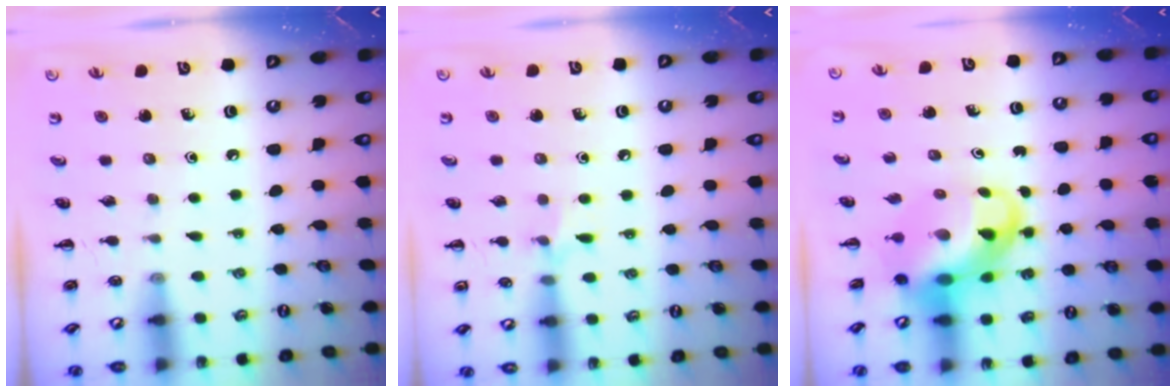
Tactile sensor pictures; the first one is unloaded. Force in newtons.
{"total": 5.6, "press": 5.3, "slide": 1.9}
{"total": 9.1, "press": 8.7, "slide": 2.7}